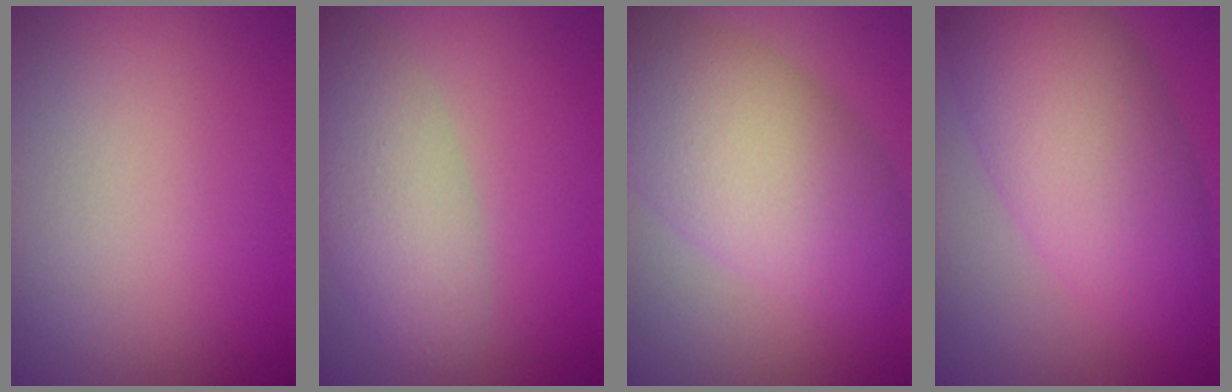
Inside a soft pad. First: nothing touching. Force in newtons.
{"total": 4.7, "press": 4.7, "slide": 0.2}
{"total": 8.7, "press": 8.7, "slide": 0.3}
{"total": 8.4, "press": 8.4, "slide": 0.2}